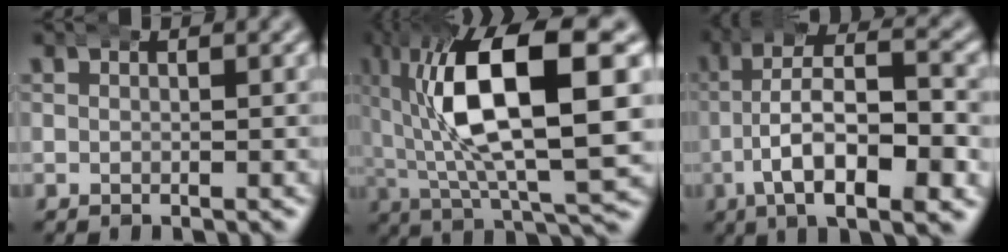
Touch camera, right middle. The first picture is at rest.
{"total": 14.8, "force": [2.6, 6.2, 13.2], "torque": [-0.228, 0.004, 0.043]}
{"total": 8.8, "force": [-1.3, 3.6, 7.9], "torque": [-0.130, -0.018, -0.015]}